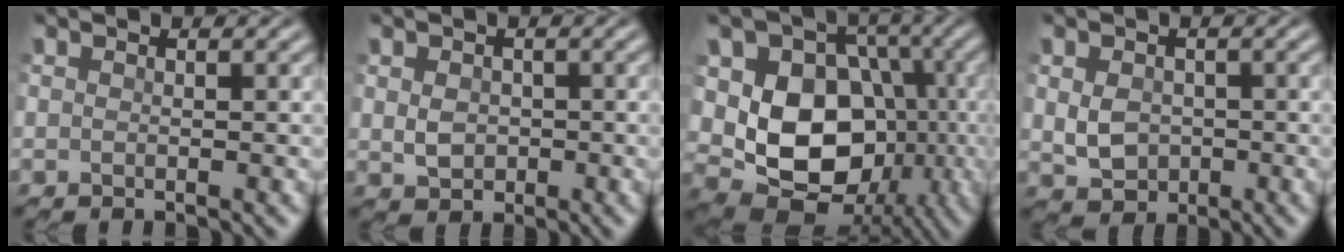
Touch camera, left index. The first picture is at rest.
{"total": 2.6, "force": [-0.1, 2.1, 1.6], "torque": [-0.032, -0.005, -0.001]}
{"total": 12.6, "force": [-0.8, 9.8, 7.9], "torque": [-0.138, -0.009, -0.016]}
{"total": 3.4, "force": [-0.3, 2.7, 2.0], "torque": [-0.045, -0.009, -0.004]}